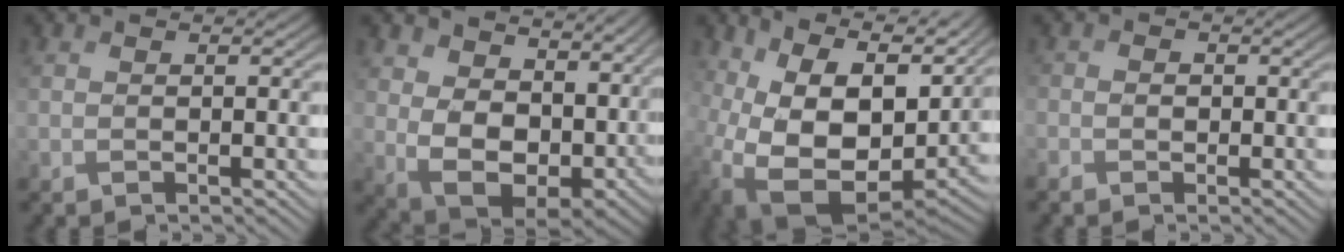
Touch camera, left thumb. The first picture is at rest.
{"total": 12.7, "force": [4.3, 8.4, 8.5], "torque": [-0.217, -0.011, 0.089]}
{"total": 15.9, "force": [3.4, 10.6, 11.4], "torque": [-0.238, -0.030, 0.083]}
{"total": 1.1, "force": [-0.8, 0.5, -0.6], "torque": [0.012, -0.001, -0.015]}